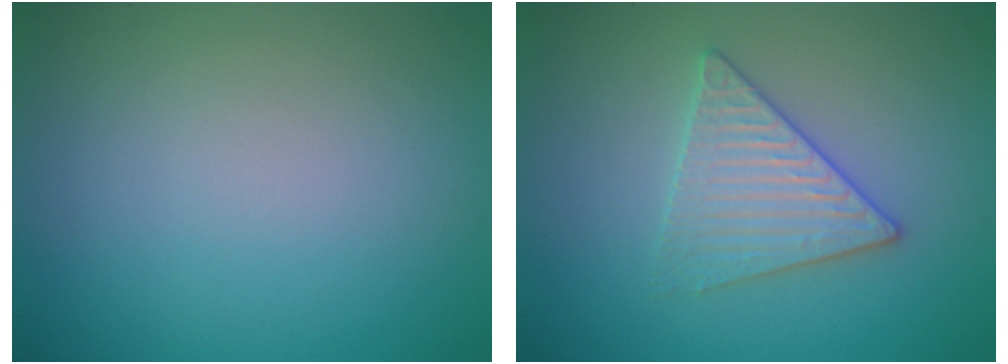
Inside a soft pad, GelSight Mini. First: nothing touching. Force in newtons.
{"total": 3.2, "press": 3.2, "slide": 0.6}